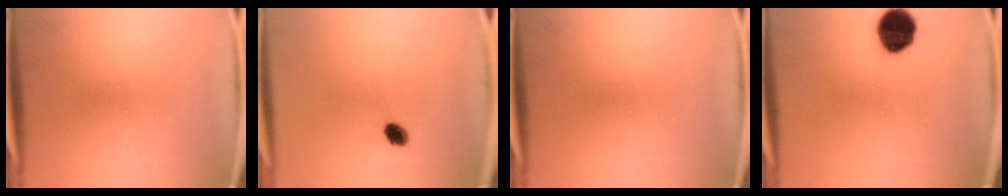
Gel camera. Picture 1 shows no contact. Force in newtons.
{"total": 2.9}
{"total": 0.0}
{"total": 11.6}